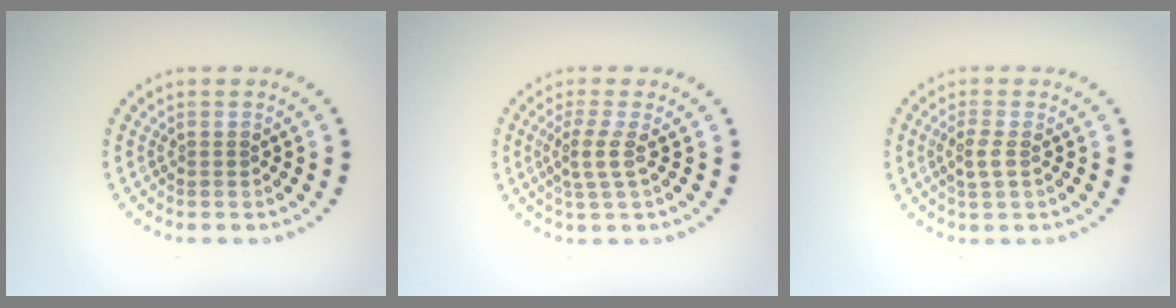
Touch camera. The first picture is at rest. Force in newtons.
{"total": 2.1, "press": 1.6, "slide": 1.4}
{"total": 1.6, "press": 1.5, "slide": 0.7}